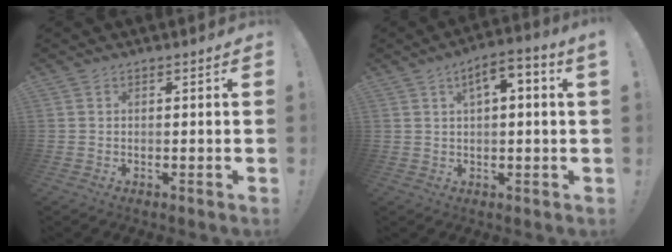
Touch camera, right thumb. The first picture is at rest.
{"total": 5.5, "force": [1.5, 1.2, 5.1], "torque": [-0.074, -0.006, 0.019]}